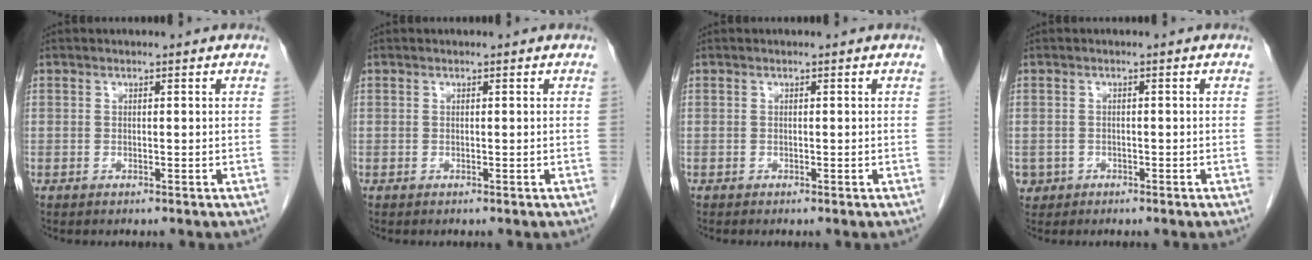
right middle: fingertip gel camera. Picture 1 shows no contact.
{"total": 0.0}
{"total": 0.0}
{"total": 2.0, "force": [-0.9, 1.8, 0.1], "torque": [-0.002, 0.007, -0.014]}